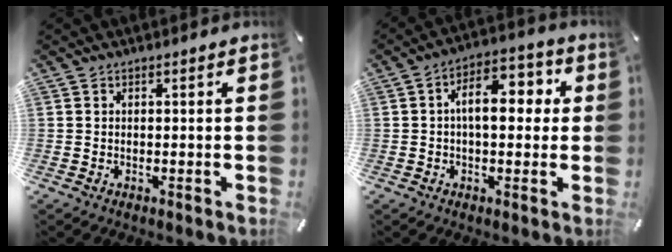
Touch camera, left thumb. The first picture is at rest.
{"total": 10.3, "force": [1.0, 5.8, 8.5], "torque": [-0.119, 0.004, 0.012]}